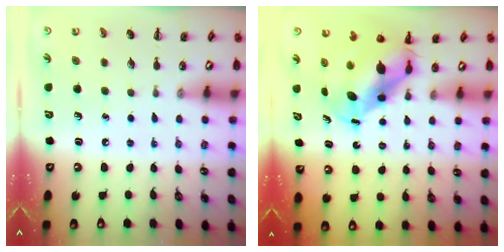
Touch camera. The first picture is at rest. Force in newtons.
{"total": 7.8, "press": 7.6, "slide": 2.1}